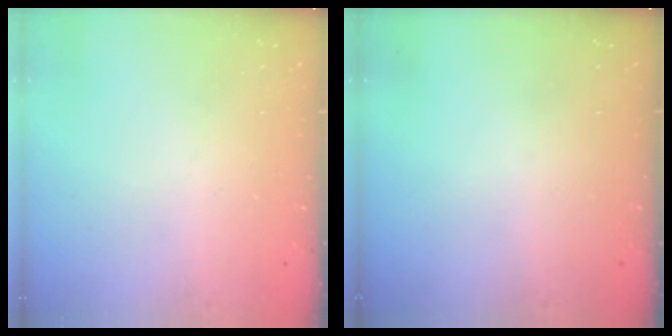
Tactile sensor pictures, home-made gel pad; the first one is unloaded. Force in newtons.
{"total": 0.0}